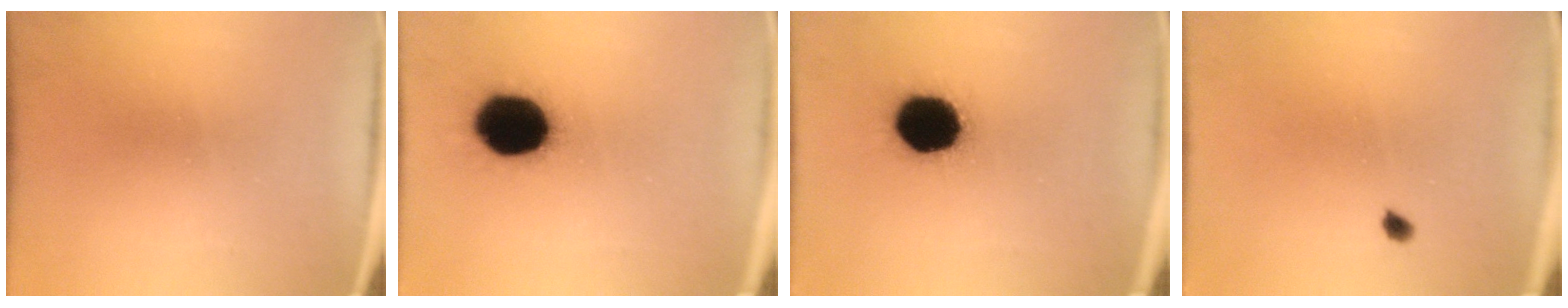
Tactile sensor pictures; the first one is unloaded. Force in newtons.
{"total": 17.8}
{"total": 17.0}
{"total": 1.1}